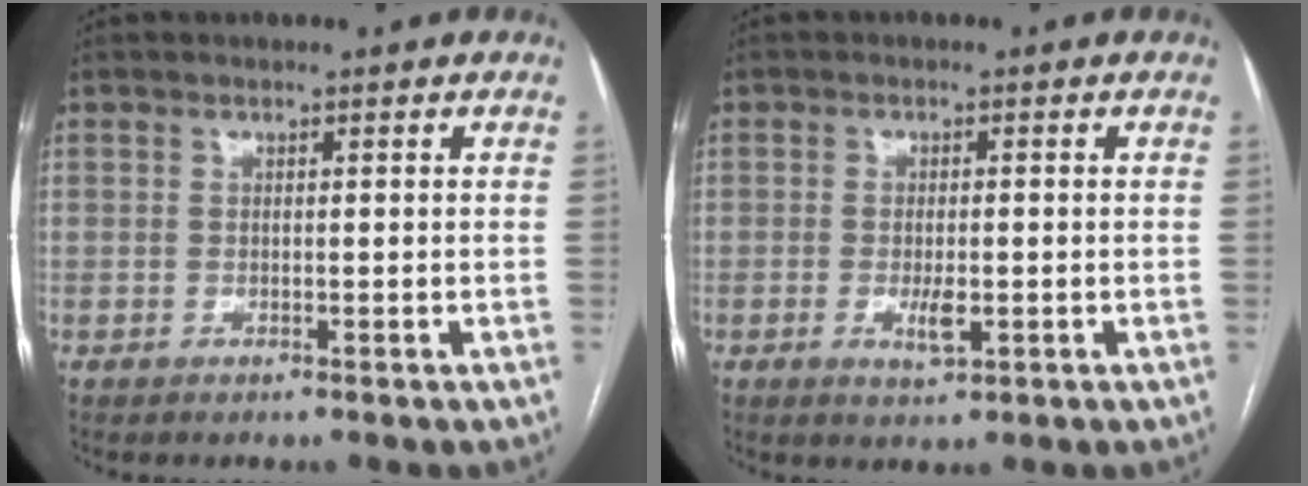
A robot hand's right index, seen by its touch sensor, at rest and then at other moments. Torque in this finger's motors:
{"motor_torque": [0.00, -0.02, -0.02, 0.00]}